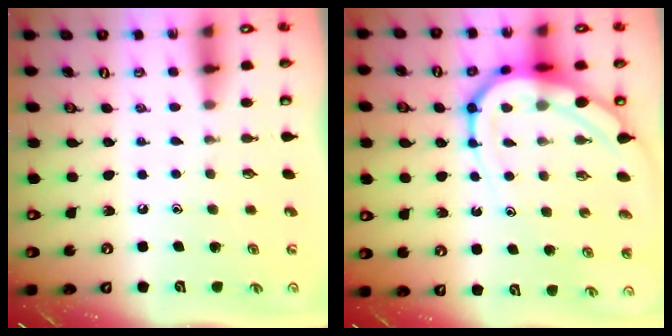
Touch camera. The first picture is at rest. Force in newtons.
{"total": 12.9, "press": 12.9, "slide": 1.2}